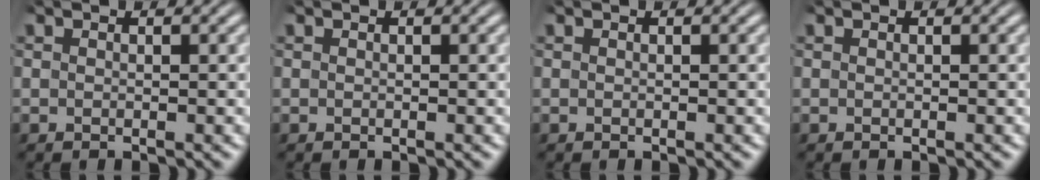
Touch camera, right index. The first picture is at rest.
{"total": 0.0}
{"total": 0.0}
{"total": 0.0}